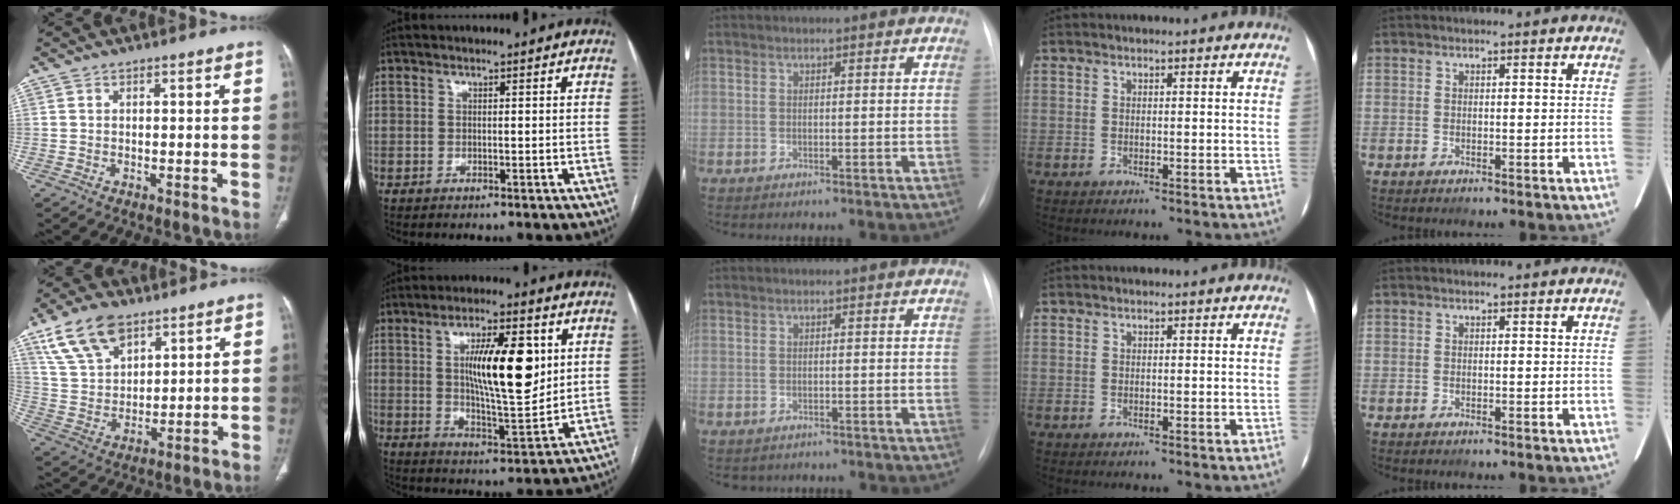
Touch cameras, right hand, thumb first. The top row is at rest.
{"thumb": {"total": 12.7, "force": [7.9, 6.9, 7.2], "torque": [-0.121, -0.024, 0.158]}, "index": {"total": 13.8, "force": [3.3, 3.4, 13.0], "torque": [-0.222, 0.000, 0.057]}, "middle": {"total": 1.5, "force": [-1.3, 0.9, 0.0], "torque": [-0.006, 0.001, -0.015]}}